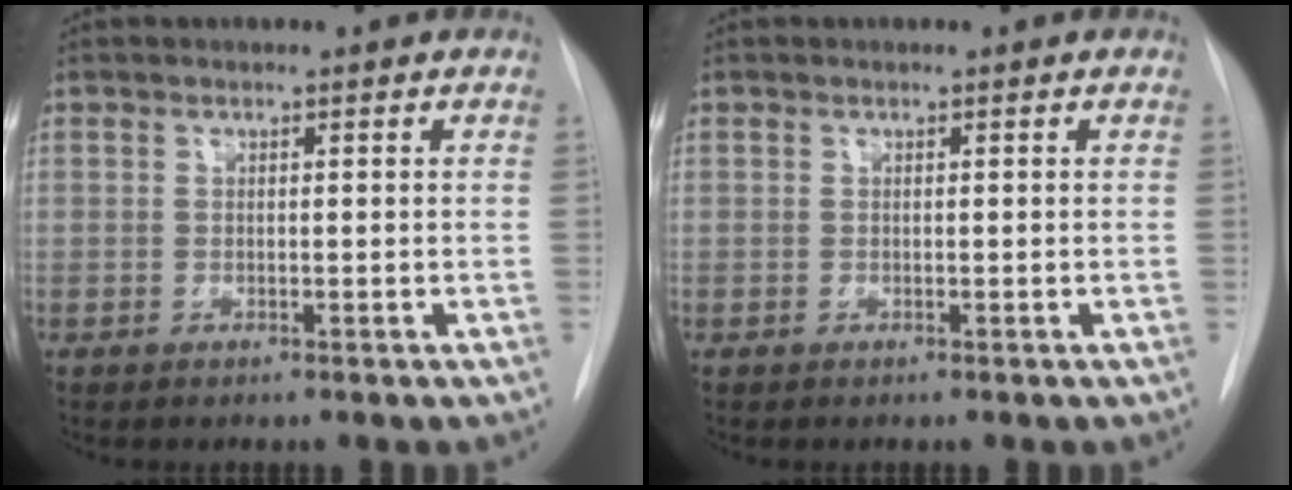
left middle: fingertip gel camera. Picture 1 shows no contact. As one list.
[{"total": 0.0}]